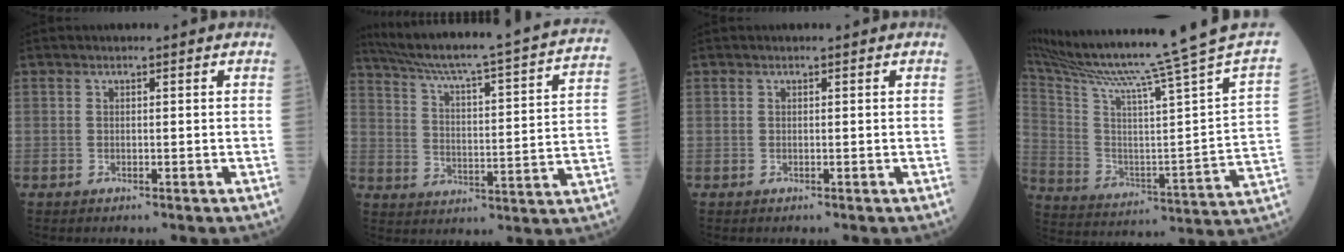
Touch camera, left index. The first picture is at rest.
{"total": 27.0, "force": [24.0, -0.1, 12.5], "torque": [-0.202, -0.048, 0.315]}
{"total": 0.0}
{"total": 25.6, "force": [21.7, -3.9, 13.0], "torque": [-0.229, -0.107, 0.323]}